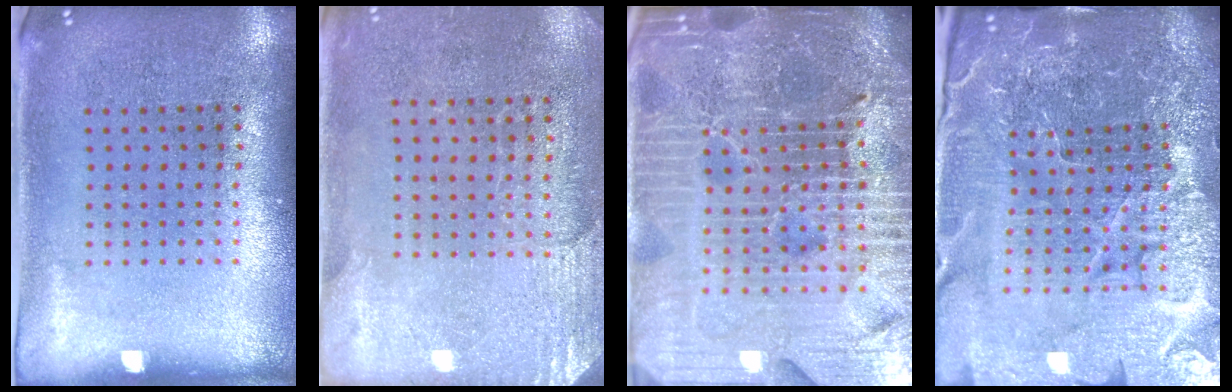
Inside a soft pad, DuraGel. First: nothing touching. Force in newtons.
{"total": 2.7, "press": 2.4, "slide": 1.1}
{"total": 7.2, "press": 6.2, "slide": 3.7}
{"total": 6.6, "press": 5.8, "slide": 3.0}